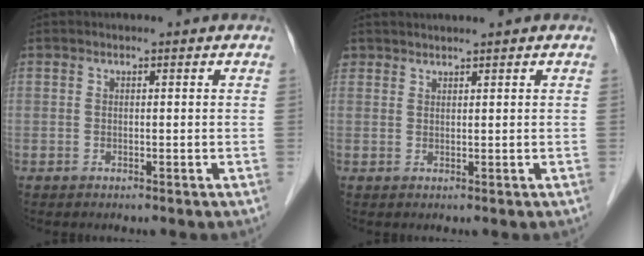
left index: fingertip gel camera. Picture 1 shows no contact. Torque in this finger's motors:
{"motor_torque": [0.11, -0.01, 0.00, 0.01]}